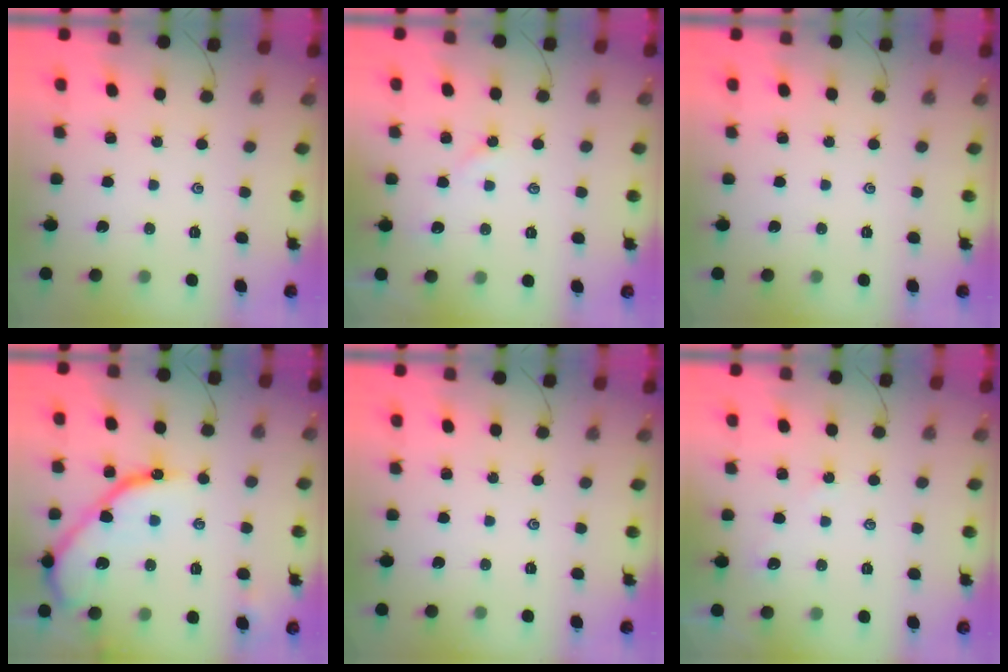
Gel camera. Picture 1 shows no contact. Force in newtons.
{"total": 2.2, "press": 2.1, "slide": 0.5}
{"total": 0.0}
{"total": 14.5, "press": 14.5, "slide": 1.4}
{"total": 0.0}
{"total": 3.0, "press": 2.9, "slide": 0.4}